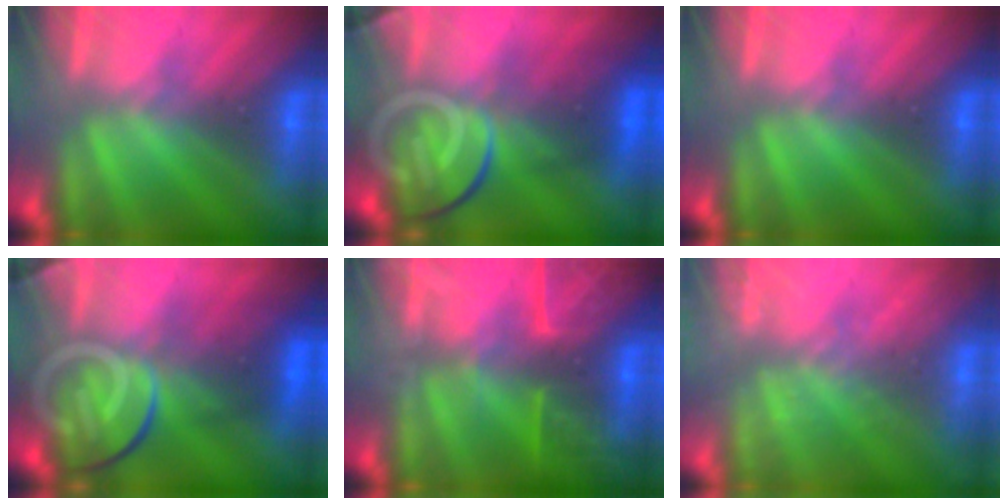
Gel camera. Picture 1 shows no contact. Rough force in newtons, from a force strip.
{"total": 8.1}
{"total": 0.0}
{"total": 8.1}
{"total": 8.0}
{"total": 1.9}